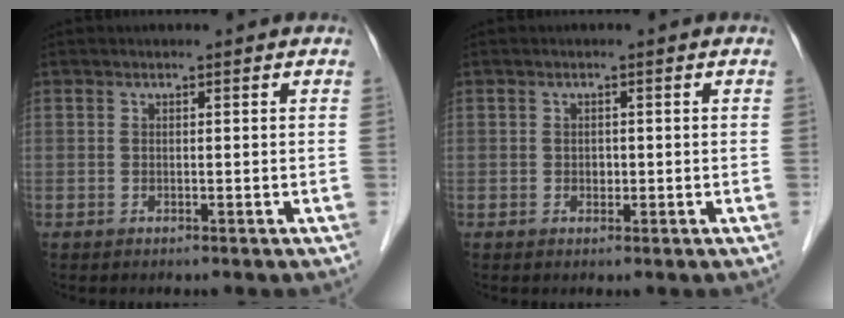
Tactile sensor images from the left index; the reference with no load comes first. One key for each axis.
{"total": 0.9, "fx": 0.0, "fy": 0.7, "fz": 0.5, "tx": -0.007, "ty": 0.002, "tz": 0.000}